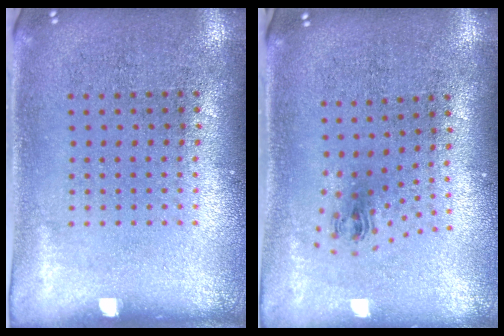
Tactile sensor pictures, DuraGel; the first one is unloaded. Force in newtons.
{"total": 1.0, "press": 0.5, "slide": 0.9}